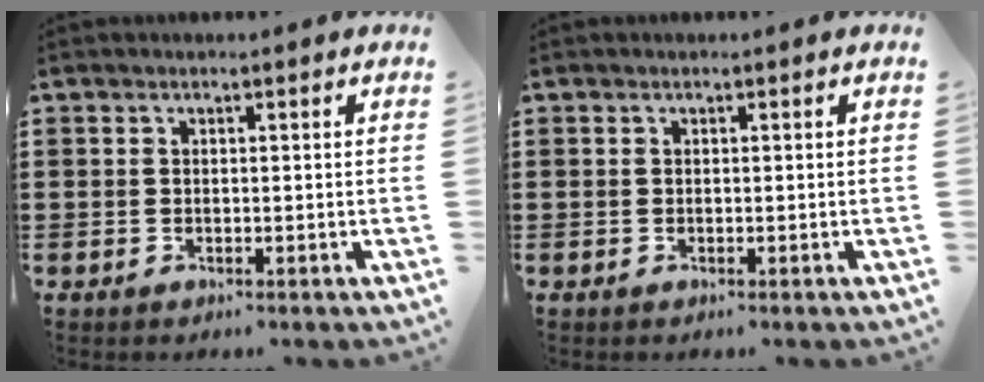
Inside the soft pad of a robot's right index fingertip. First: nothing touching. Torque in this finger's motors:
{"motor_torque": [0.00, 0.00, 0.00, 0.00]}